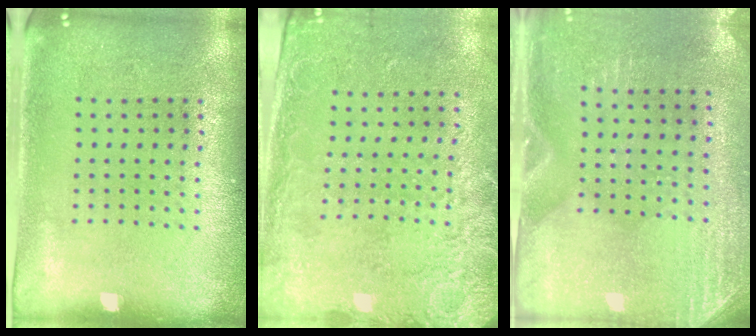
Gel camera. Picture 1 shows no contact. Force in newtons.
{"total": 2.5, "press": 1.9, "slide": 1.6}
{"total": 2.8, "press": 2.5, "slide": 1.3}